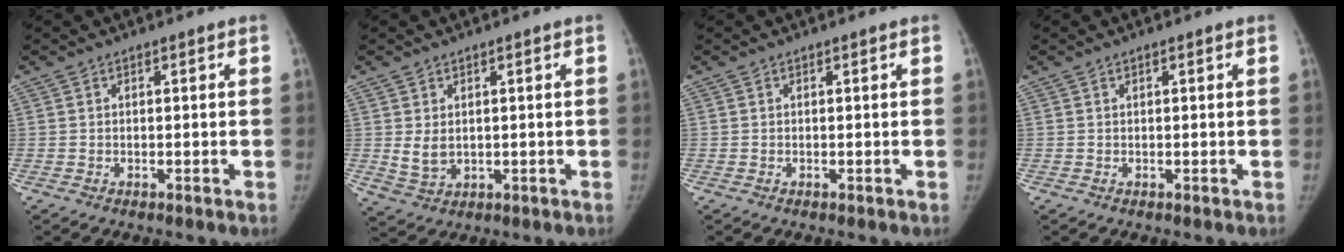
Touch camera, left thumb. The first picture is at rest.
{"total": 3.7, "force": [0.5, 2.8, 2.4], "torque": [-0.037, -0.012, 0.024]}
{"total": 0.0}
{"total": 0.0}